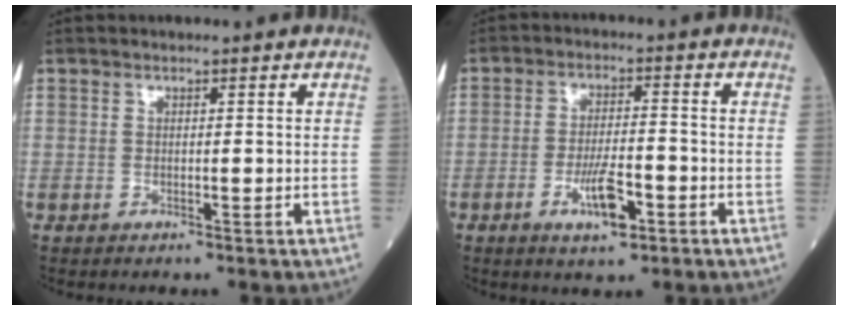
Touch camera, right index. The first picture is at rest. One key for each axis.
{"total": 6.3, "fx": -2.8, "fy": 1.5, "fz": 5.4, "tx": -0.101, "ty": -0.003, "tz": -0.048}